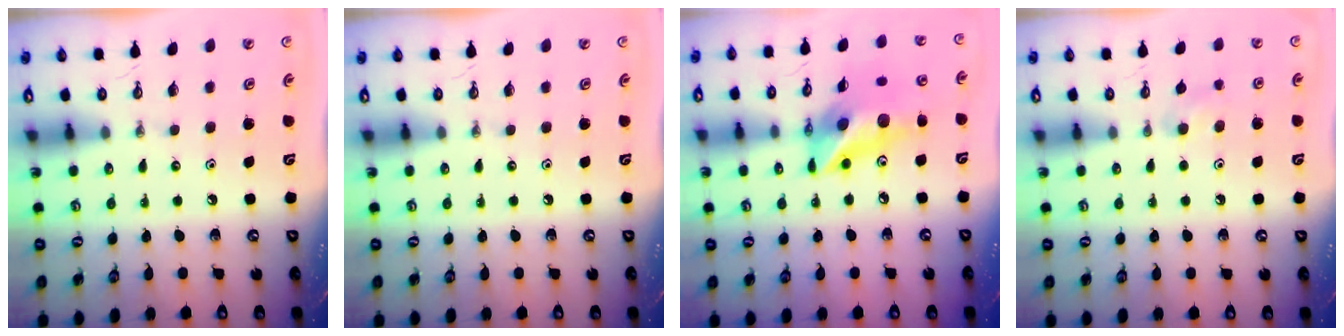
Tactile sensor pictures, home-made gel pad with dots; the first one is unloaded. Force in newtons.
{"total": 0.0}
{"total": 14.8, "press": 14.5, "slide": 3.1}
{"total": 4.9, "press": 4.8, "slide": 1.0}